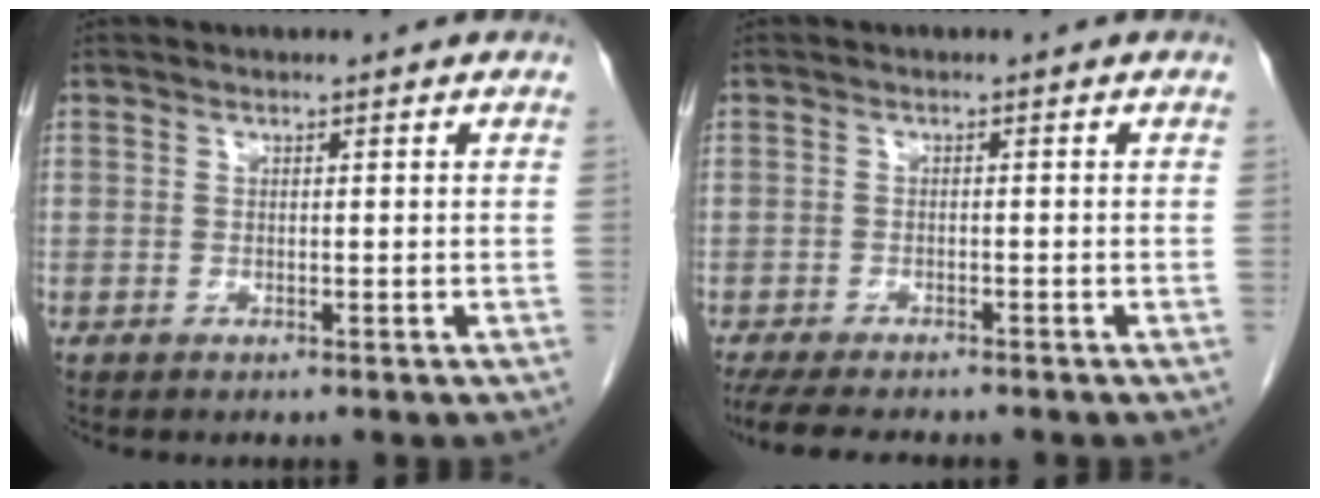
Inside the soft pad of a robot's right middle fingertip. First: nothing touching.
{"total": 8.1, "force": [-7.0, 1.6, 3.8], "torque": [-0.059, -0.013, -0.107]}